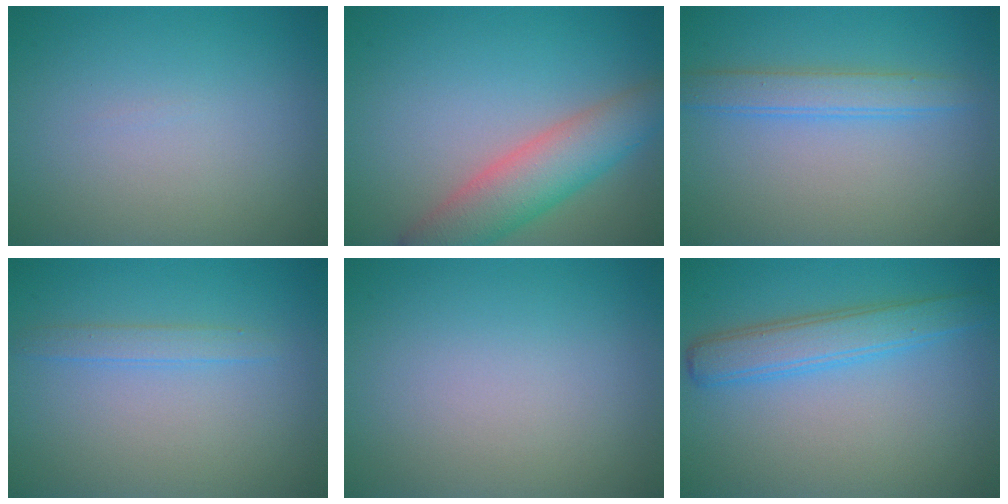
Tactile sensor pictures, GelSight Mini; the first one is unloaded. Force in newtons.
{"total": 5.8, "press": 5.8, "slide": 0.2}
{"total": 2.6, "press": 2.6, "slide": 0.1}
{"total": 1.4, "press": 1.4, "slide": 0.1}
{"total": 0.0}
{"total": 3.7, "press": 3.7, "slide": 0.1}